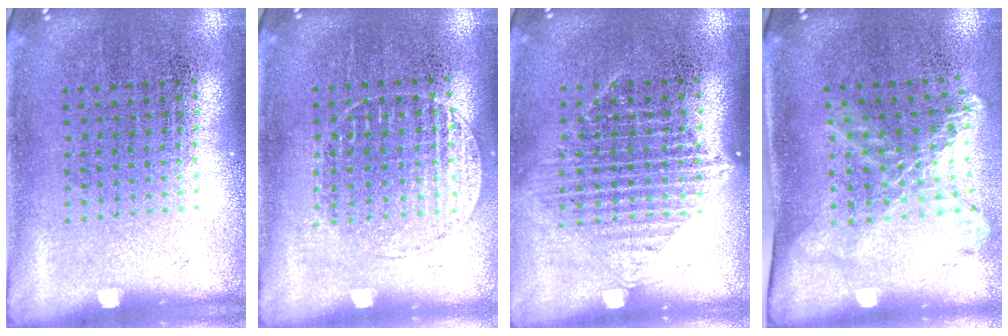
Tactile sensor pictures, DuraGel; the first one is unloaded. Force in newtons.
{"total": 1.1, "press": 1.1, "slide": 0.4}
{"total": 1.4, "press": 1.2, "slide": 0.7}
{"total": 1.7, "press": 1.3, "slide": 1.0}